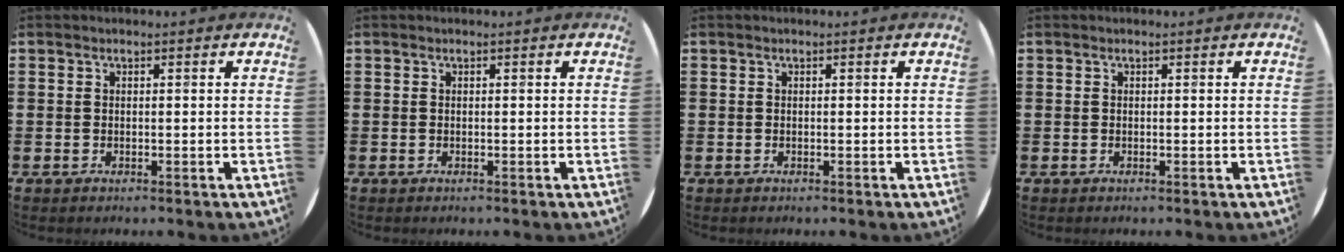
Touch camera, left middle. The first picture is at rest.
{"total": 0.0}
{"total": 0.0}
{"total": 0.0}